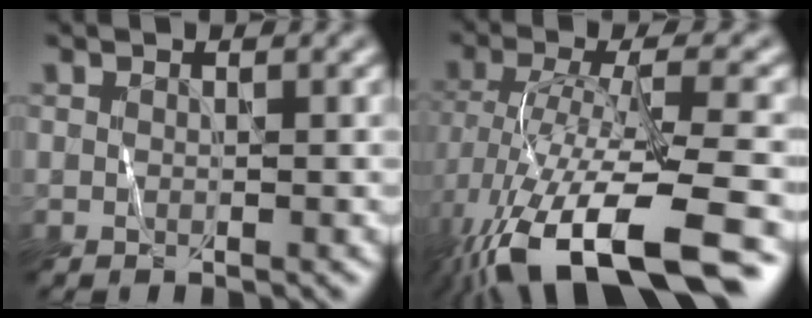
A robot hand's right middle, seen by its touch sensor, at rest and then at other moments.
{"total": 13.4, "force": [-7.7, 4.3, 10.1], "torque": [-0.210, -0.010, -0.114]}